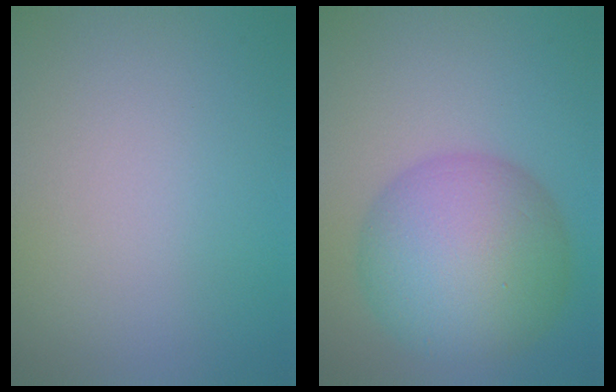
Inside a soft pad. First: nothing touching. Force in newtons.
{"total": 10.7, "press": 10.7, "slide": 0.2}